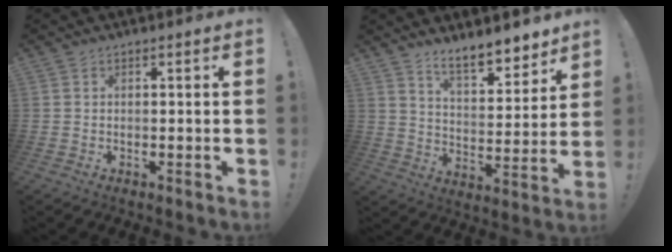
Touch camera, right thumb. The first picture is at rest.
{"total": 10.4, "force": [8.9, 3.2, 4.5], "torque": [-0.059, -0.069, 0.160]}